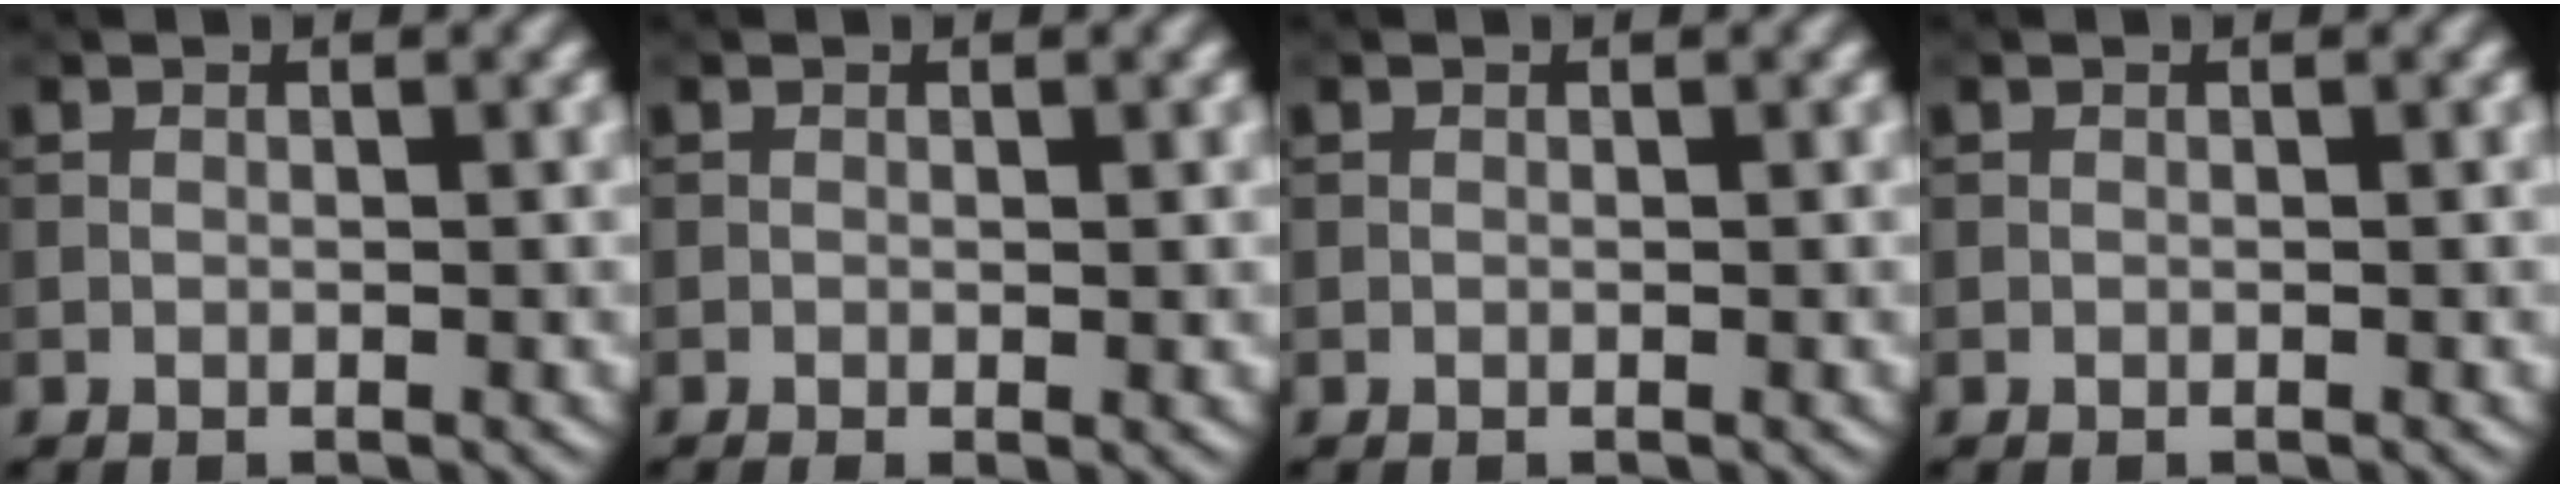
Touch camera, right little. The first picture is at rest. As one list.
[{"total": 0.8, "force": [-0.1, 0.2, 0.8], "torque": [-0.011, -0.006, -0.003]}, {"total": 0.0}, {"total": 0.0}]